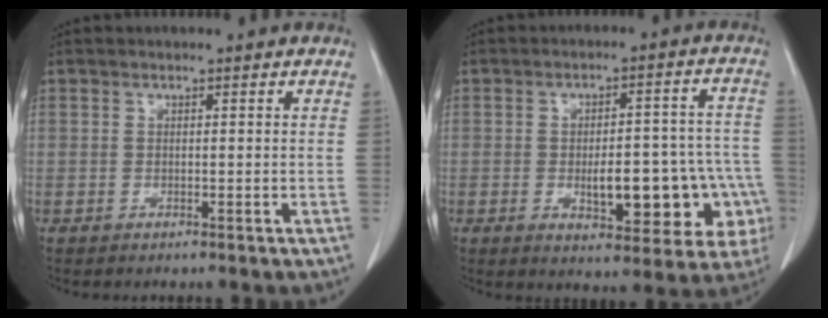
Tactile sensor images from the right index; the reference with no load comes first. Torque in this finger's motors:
{"motor_torque": [0.51, -0.27, 0.32, 0.11]}